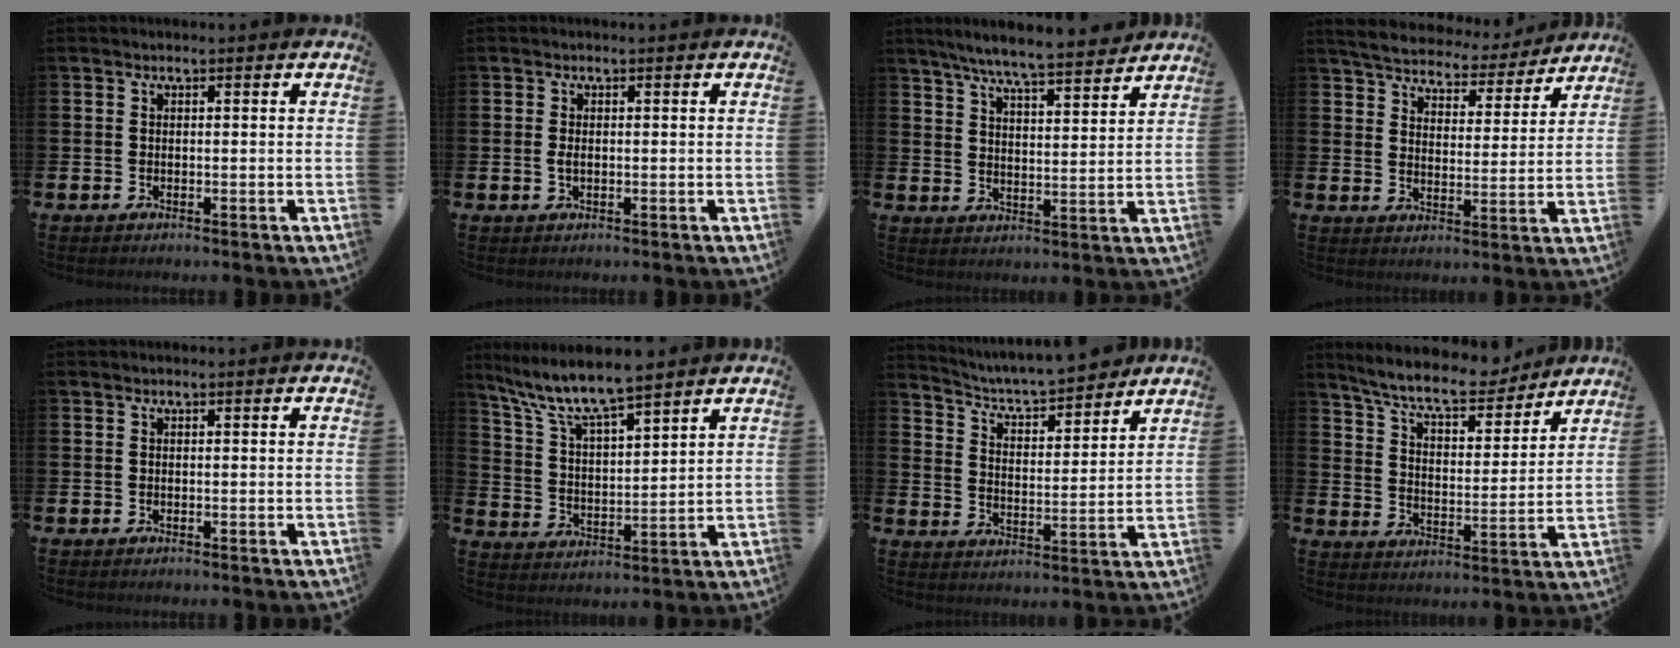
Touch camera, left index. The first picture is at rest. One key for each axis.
{"total": 1.0, "fx": -0.1, "fy": 0.5, "fz": 0.9, "tx": -0.018, "ty": 0.003, "tz": -0.003}
{"total": 7.3, "fx": 6.9, "fy": 0.1, "fz": 2.3, "tx": -0.064, "ty": -0.042, "tz": 0.120}
{"total": 6.0, "fx": 5.7, "fy": 1.3, "fz": 0.9, "tx": -0.044, "ty": -0.045, "tz": 0.097}
{"total": 0.0}
{"total": 8.7, "fx": 7.8, "fy": 1.1, "fz": 3.6, "tx": -0.103, "ty": -0.038, "tz": 0.139}
{"total": 6.3, "fx": 6.1, "fy": 0.6, "fz": 1.4, "tx": -0.060, "ty": -0.046, "tz": 0.105}
{"total": 8.8, "fx": 8.1, "fy": 1.6, "fz": 2.9, "tx": -0.077, "ty": -0.054, "tz": 0.141}